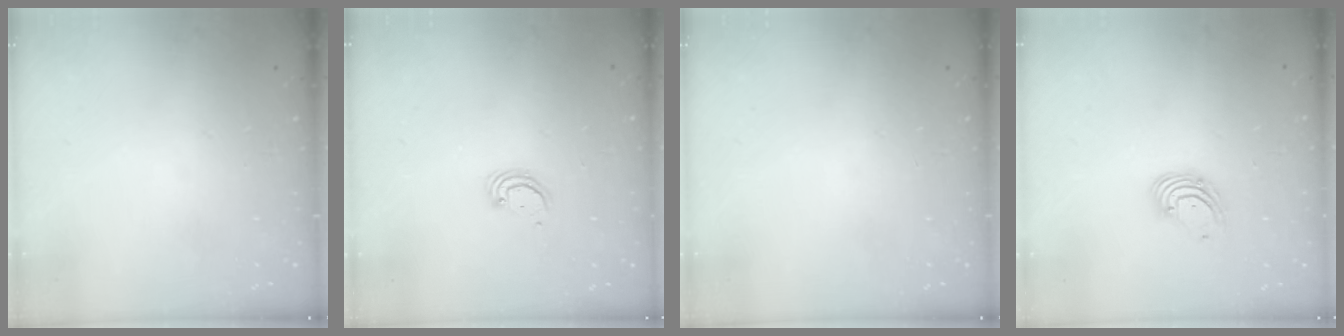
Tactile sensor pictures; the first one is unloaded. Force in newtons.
{"total": 2.5, "press": 2.5, "slide": 0.2}
{"total": 0.0}
{"total": 3.7, "press": 3.7, "slide": 0.4}